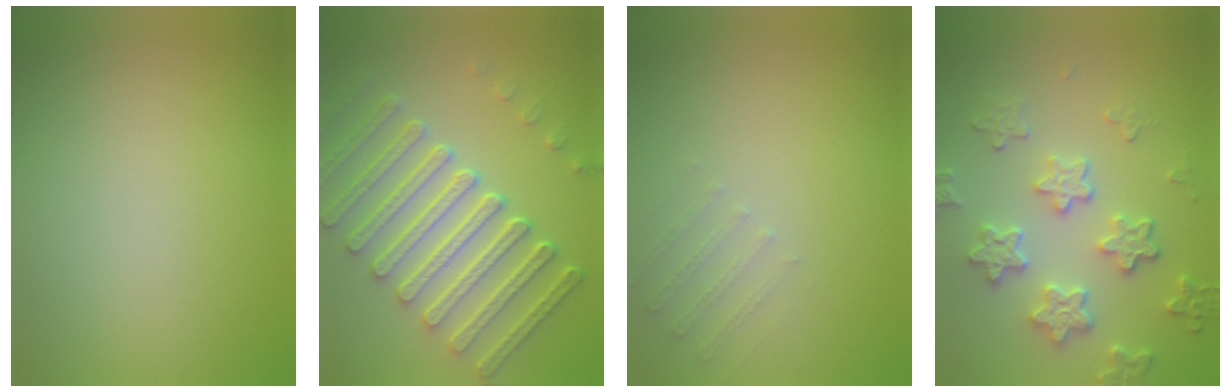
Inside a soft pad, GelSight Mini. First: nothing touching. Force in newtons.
{"total": 7.7, "press": 6.1, "slide": 4.8}
{"total": 1.3, "press": 1.3, "slide": 0.4}
{"total": 4.4, "press": 4.1, "slide": 1.6}